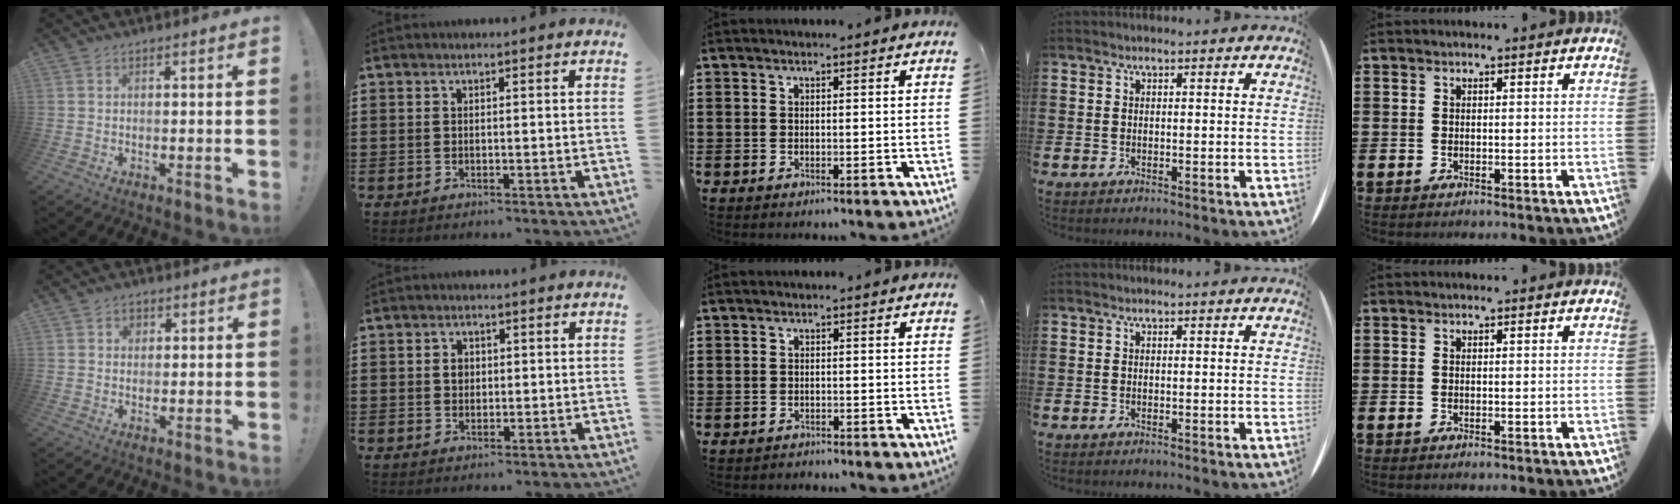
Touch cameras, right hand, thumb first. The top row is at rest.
{"thumb": {"total": 2.6, "force": [0.8, 2.3, 1.1], "torque": [-0.009, -0.003, 0.012]}, "index": {"total": 1.7, "force": [0.3, 1.4, 1.0], "torque": [-0.022, 0.008, 0.004]}, "middle": {"total": 0.9, "force": [-0.8, 0.3, -0.1], "torque": [0.000, 0.003, -0.019]}}